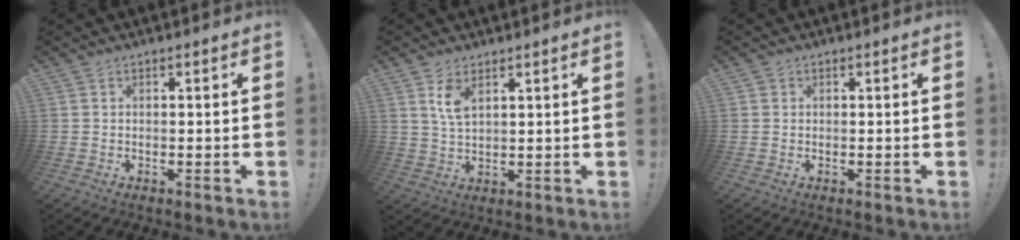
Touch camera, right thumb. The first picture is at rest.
{"total": 5.7, "force": [3.3, 2.6, 3.9], "torque": [-0.064, -0.016, 0.056]}
{"total": 0.8, "force": [0.3, 0.7, -0.1], "torque": [0.005, -0.001, 0.006]}